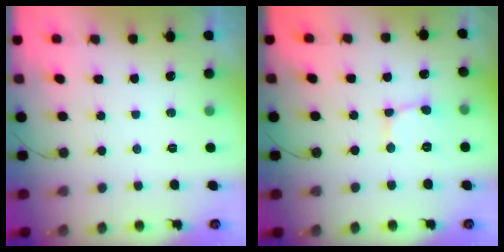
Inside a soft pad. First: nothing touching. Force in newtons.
{"total": 2.4, "press": 2.4, "slide": 0.1}